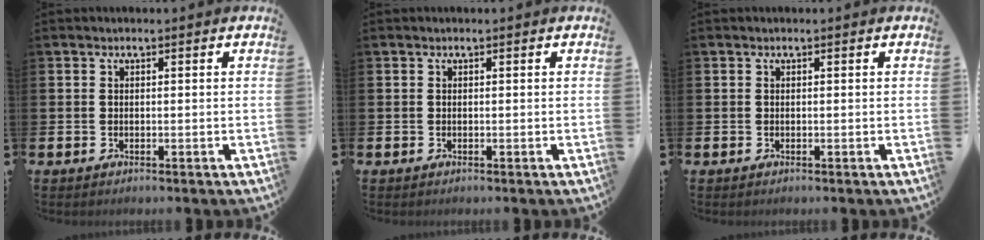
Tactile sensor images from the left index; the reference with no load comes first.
{"total": 0.0}
{"total": 0.0}